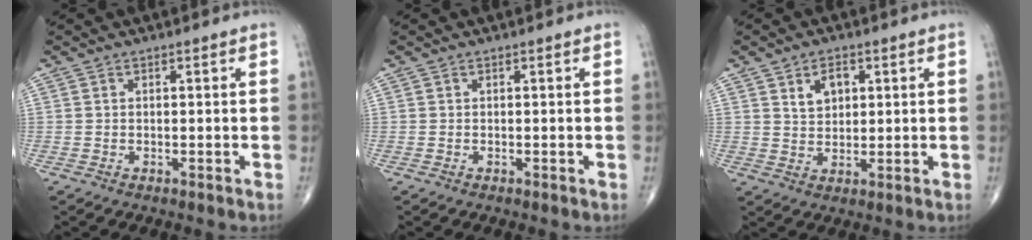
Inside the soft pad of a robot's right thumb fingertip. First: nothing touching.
{"total": 0.0}
{"total": 4.8, "force": [2.0, 3.1, 3.1], "torque": [-0.034, -0.010, 0.036]}